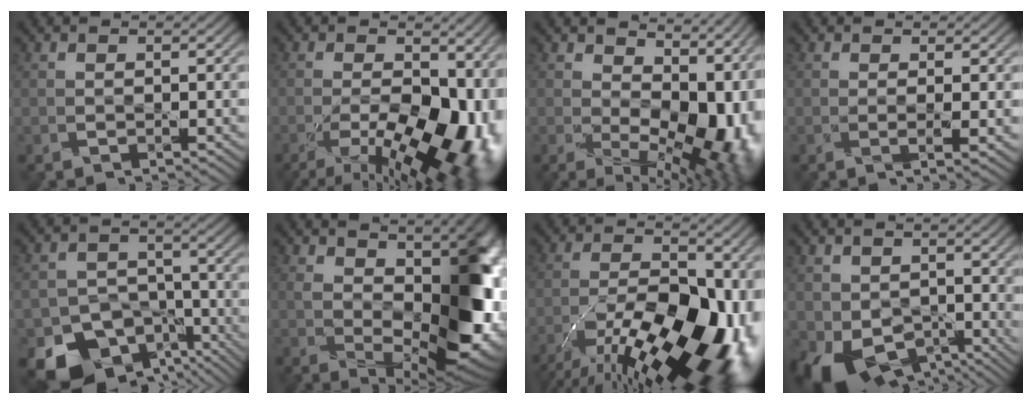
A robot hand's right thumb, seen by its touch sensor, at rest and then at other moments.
{"total": 18.6, "force": [-6.4, 9.3, 14.8], "torque": [-0.207, -0.041, -0.070]}
{"total": 13.6, "force": [0.9, 8.6, 10.6], "torque": [-0.146, -0.032, 0.048]}
{"total": 2.3, "force": [0.1, 0.3, 2.3], "torque": [-0.048, -0.003, 0.000]}
{"total": 13.5, "force": [-8.5, 9.2, 5.2], "torque": [-0.106, -0.032, -0.122]}
{"total": 14.0, "force": [1.7, 7.3, 11.8], "torque": [-0.170, -0.017, 0.036]}
{"total": 20.7, "force": [-10.3, 9.2, 15.4], "torque": [-0.212, -0.025, -0.153]}
{"total": 10.1, "force": [-0.9, 7.4, 6.8], "torque": [-0.149, -0.032, -0.010]}